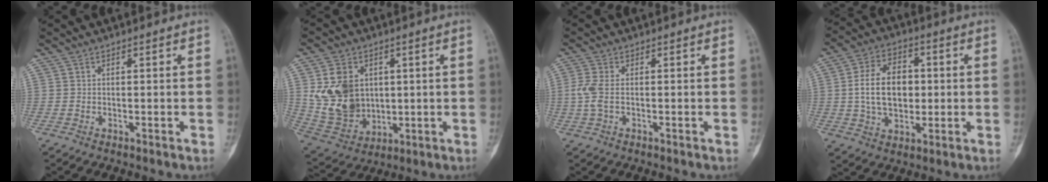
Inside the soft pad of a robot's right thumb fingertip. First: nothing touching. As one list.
[{"total": 13.6, "force": [2.7, 10.6, 8.1], "torque": [-0.128, -0.014, 0.071]}, {"total": 3.9, "force": [-0.3, 2.0, 3.4], "torque": [-0.100, 0.000, -0.009]}, {"total": 12.6, "force": [0.5, 8.4, 9.4], "torque": [-0.144, 0.010, 0.011]}]